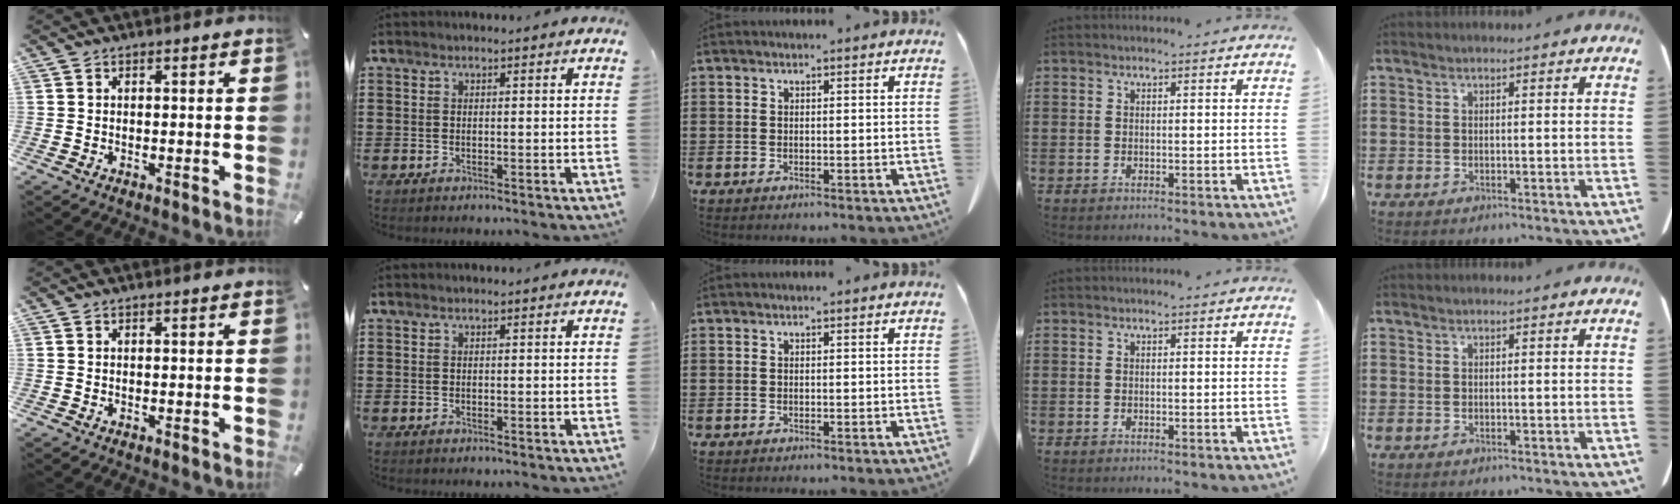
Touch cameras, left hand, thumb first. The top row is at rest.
{}